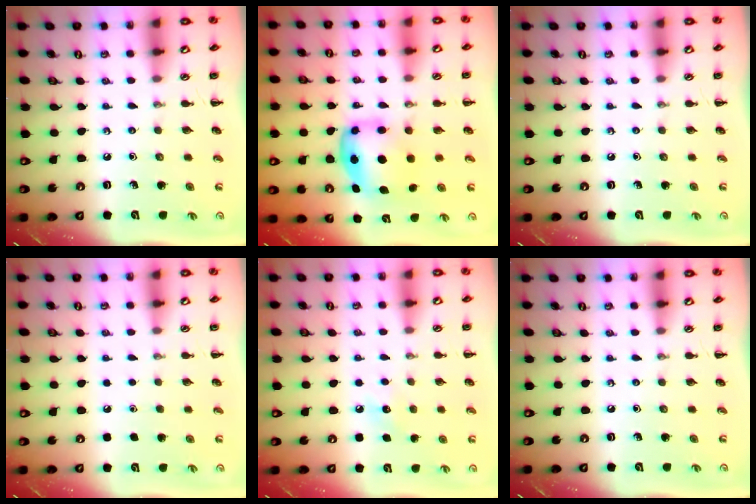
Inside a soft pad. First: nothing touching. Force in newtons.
{"total": 6.1, "press": 6.0, "slide": 1.0}
{"total": 0.0}
{"total": 2.3, "press": 2.3, "slide": 0.1}
{"total": 6.2, "press": 5.9, "slide": 1.8}
{"total": 0.0}